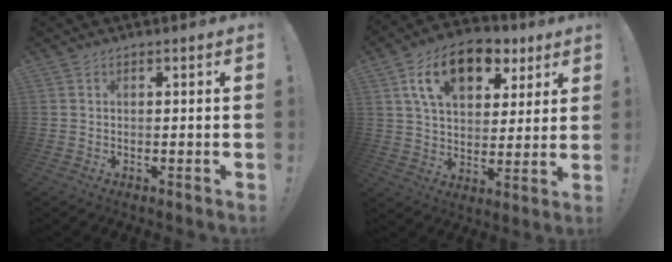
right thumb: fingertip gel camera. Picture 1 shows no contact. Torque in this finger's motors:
{"motor_torque": [1.63, 2.47, 0.73, 0.21, 0.11]}